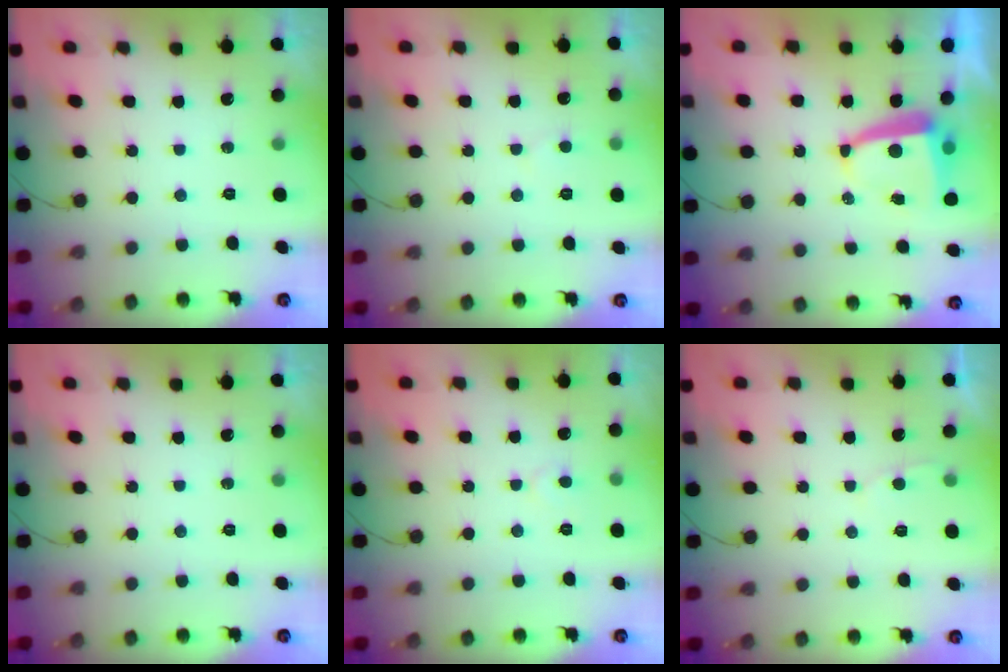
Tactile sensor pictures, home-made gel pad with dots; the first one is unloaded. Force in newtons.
{"total": 3.4, "press": 3.4, "slide": 0.3}
{"total": 5.6, "press": 5.6, "slide": 0.5}
{"total": 0.0}
{"total": 4.2, "press": 4.2, "slide": 0.5}
{"total": 2.1, "press": 2.1, "slide": 0.2}